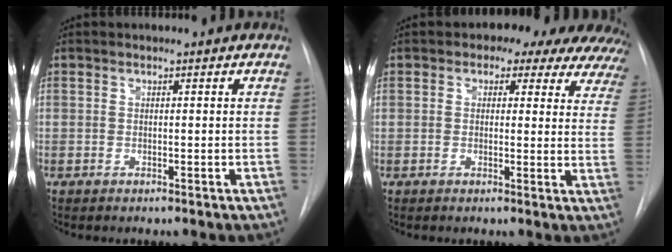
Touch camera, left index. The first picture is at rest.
{"total": 15.8, "force": [12.5, 6.8, 6.8], "torque": [-0.088, 0.009, 0.124]}